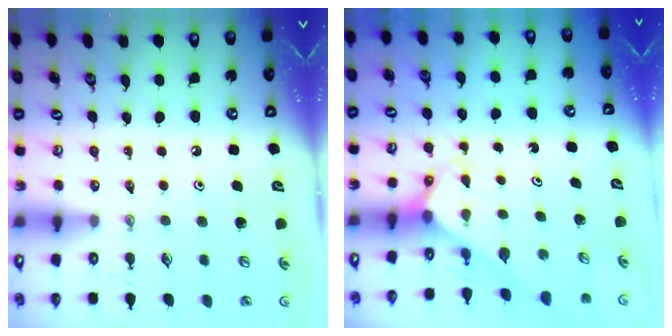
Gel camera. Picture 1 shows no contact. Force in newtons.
{"total": 2.7, "press": 2.7, "slide": 0.2}